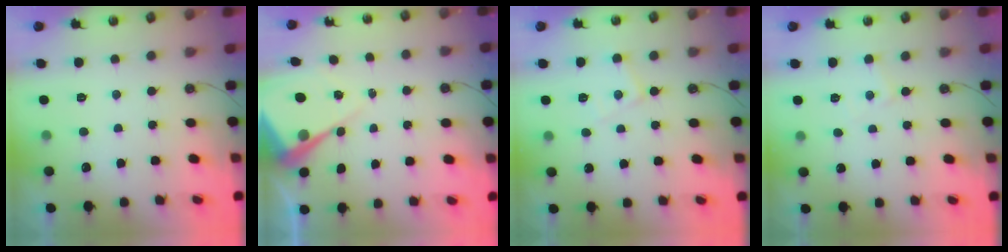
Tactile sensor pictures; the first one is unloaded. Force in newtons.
{"total": 8.3, "press": 8.3, "slide": 0.7}
{"total": 7.1, "press": 7.1, "slide": 0.5}
{"total": 3.6, "press": 3.6, "slide": 0.5}